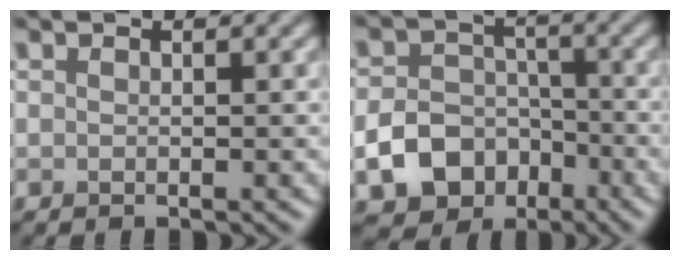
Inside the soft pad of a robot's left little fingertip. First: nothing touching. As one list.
[{"total": 6.2, "force": [-2.7, 4.8, 3.0], "torque": [-0.045, -0.007, -0.047]}]